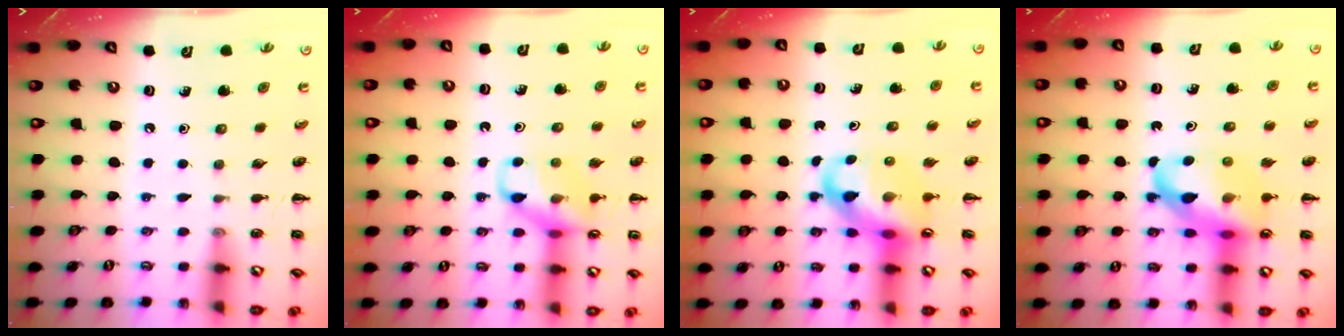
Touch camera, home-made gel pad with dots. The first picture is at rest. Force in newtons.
{"total": 11.7, "press": 11.6, "slide": 1.2}
{"total": 10.6, "press": 10.2, "slide": 3.0}
{"total": 16.0, "press": 15.4, "slide": 4.1}